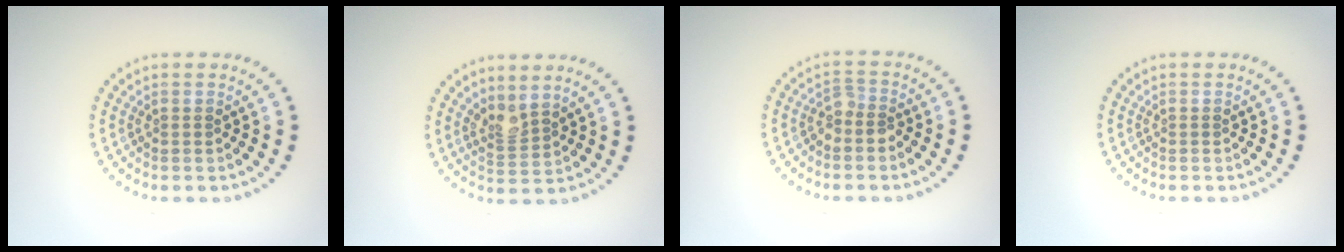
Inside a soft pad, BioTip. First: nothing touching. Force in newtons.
{"total": 2.1, "press": 1.5, "slide": 1.4}
{"total": 1.6, "press": 1.3, "slide": 1.0}
{"total": 0.0}